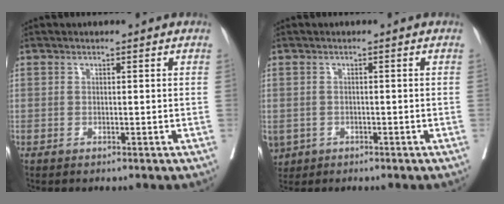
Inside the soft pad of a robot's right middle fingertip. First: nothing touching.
{"total": 4.6, "force": [-2.3, 3.8, 1.3], "torque": [-0.030, 0.000, -0.032]}